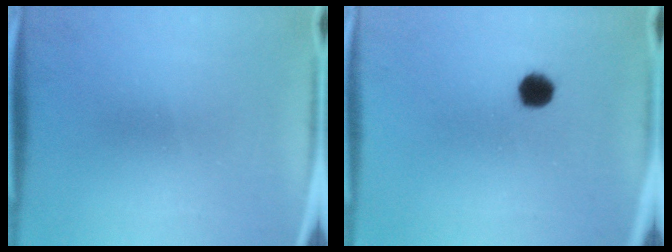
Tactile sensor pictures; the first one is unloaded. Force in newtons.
{"total": 4.0}